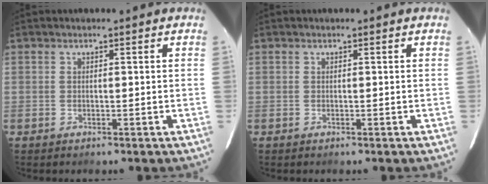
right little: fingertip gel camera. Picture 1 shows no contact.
{"total": 0.0}